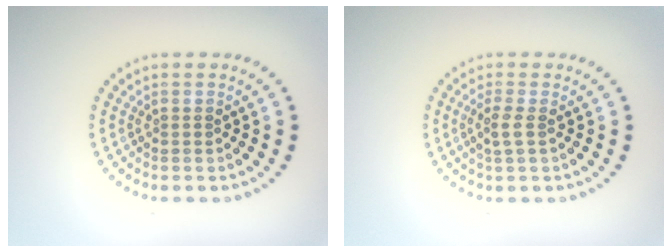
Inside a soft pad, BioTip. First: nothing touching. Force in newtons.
{"total": 1.5, "press": 1.3, "slide": 0.6}